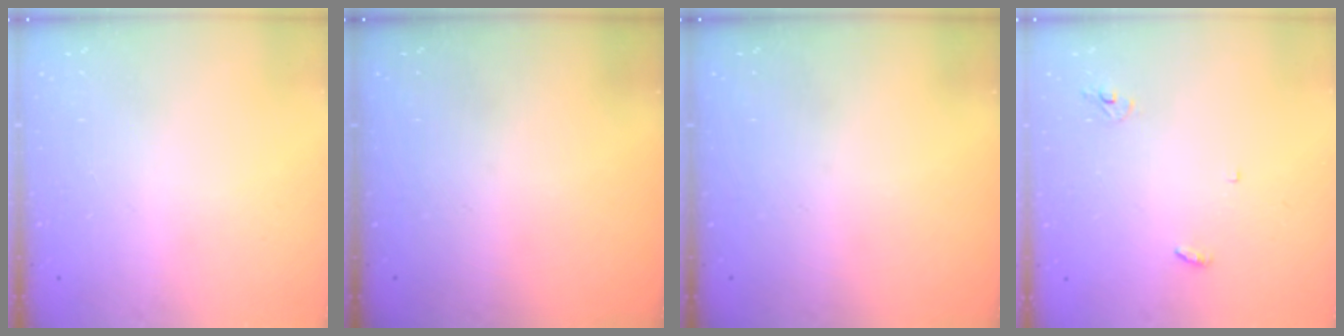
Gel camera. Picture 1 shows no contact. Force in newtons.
{"total": 0.0}
{"total": 0.0}
{"total": 3.2, "press": 3.2, "slide": 0.2}